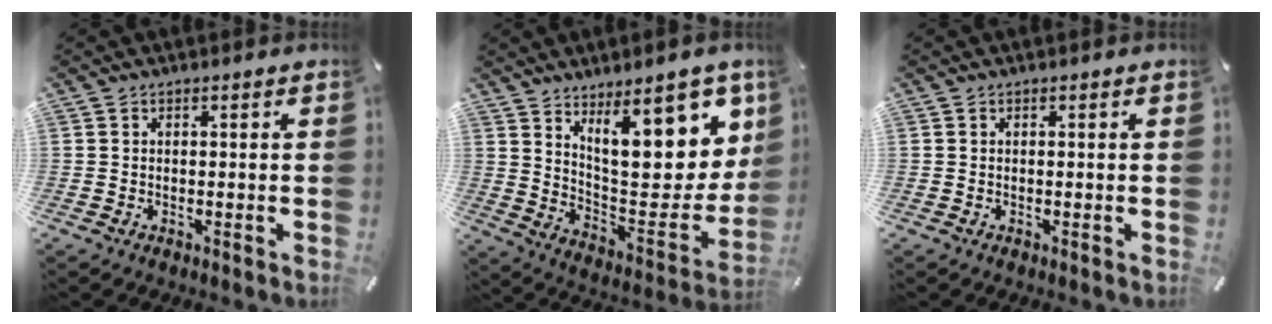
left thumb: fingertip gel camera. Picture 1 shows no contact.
{"total": 21.1, "force": [12.2, 9.1, 14.6], "torque": [-0.190, -0.089, 0.202]}
{"total": 0.0}